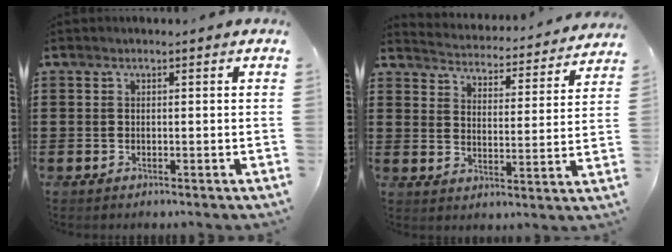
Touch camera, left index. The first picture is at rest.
{"total": 3.6, "force": [3.6, -0.2, -0.2], "torque": [-0.020, -0.037, 0.055]}